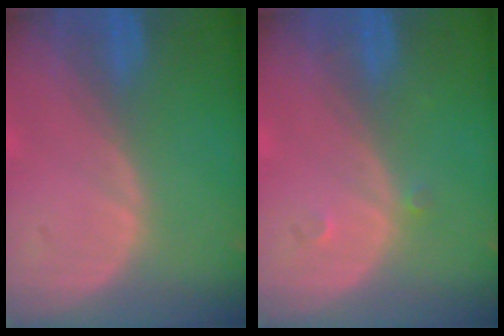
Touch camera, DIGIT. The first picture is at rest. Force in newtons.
{"total": 0.9, "press": 0.7, "slide": 0.5}